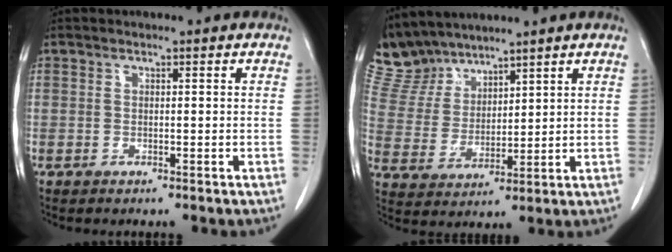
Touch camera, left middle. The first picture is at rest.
{"total": 7.7, "force": [7.3, 2.4, 0.5], "torque": [-0.026, 0.015, 0.164]}